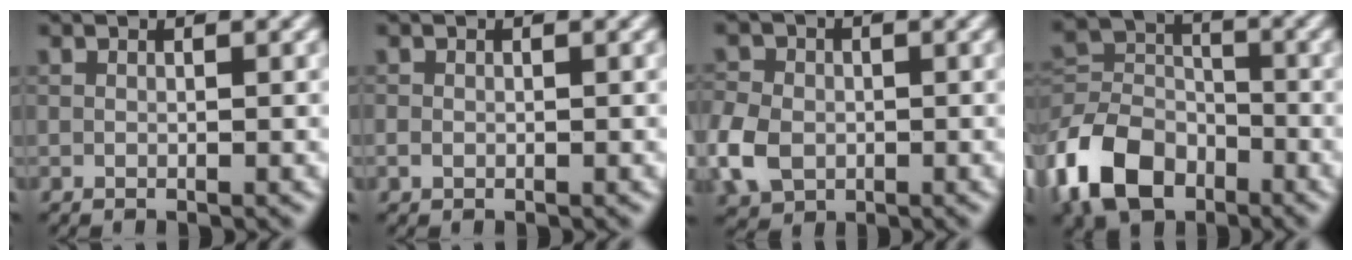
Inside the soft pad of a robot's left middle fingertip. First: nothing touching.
{"total": 0.7, "force": [-0.3, 0.6, 0.3], "torque": [-0.005, -0.002, -0.005]}
{"total": 5.4, "force": [-1.5, 4.2, 3.0], "torque": [-0.077, -0.005, -0.041]}
{"total": 8.8, "force": [-4.8, 5.8, 4.6], "torque": [-0.096, -0.001, -0.110]}